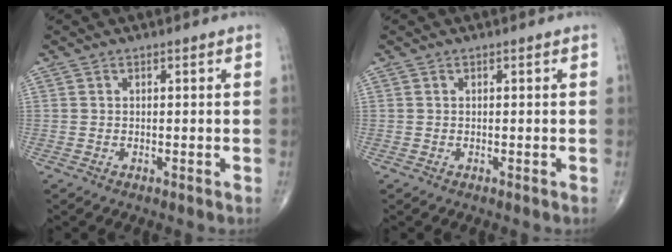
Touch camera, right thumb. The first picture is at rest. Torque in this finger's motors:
{"motor_torque": [0.00, 0.00, -0.01, 0.01, 0.00]}